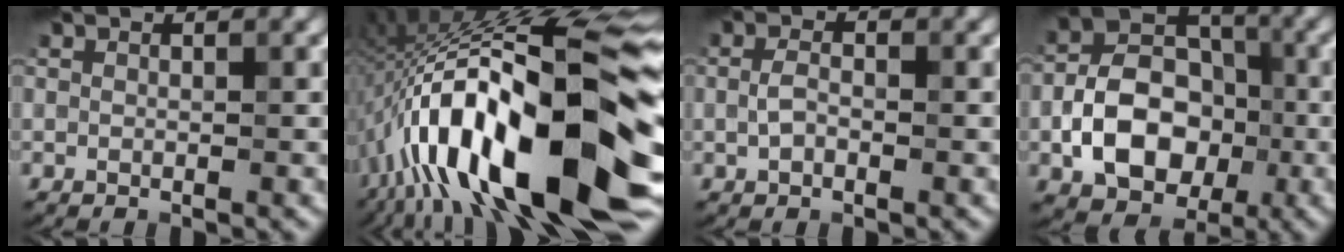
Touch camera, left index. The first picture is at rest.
{"total": 20.1, "force": [-4.6, 5.7, 18.7], "torque": [-0.296, 0.055, -0.094]}
{"total": 1.4, "force": [-0.3, 0.7, 1.2], "torque": [-0.032, 0.010, -0.010]}
{"total": 8.6, "force": [-2.3, 6.0, 5.7], "torque": [-0.095, 0.006, -0.042]}